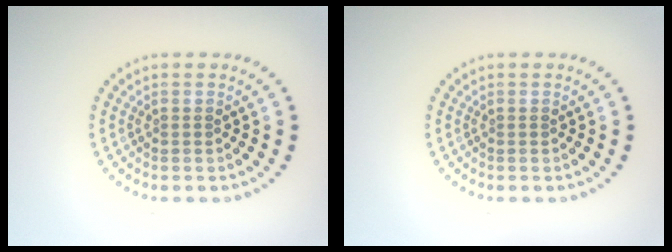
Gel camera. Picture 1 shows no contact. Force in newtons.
{"total": 0.0}